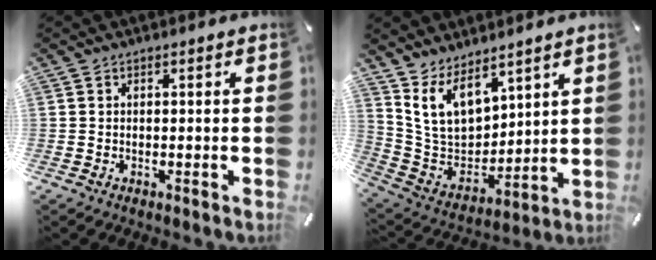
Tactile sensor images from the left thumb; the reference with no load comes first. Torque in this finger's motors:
{"motor_torque": [1.36, 0.49, 1.27, -1.50, 0.42]}